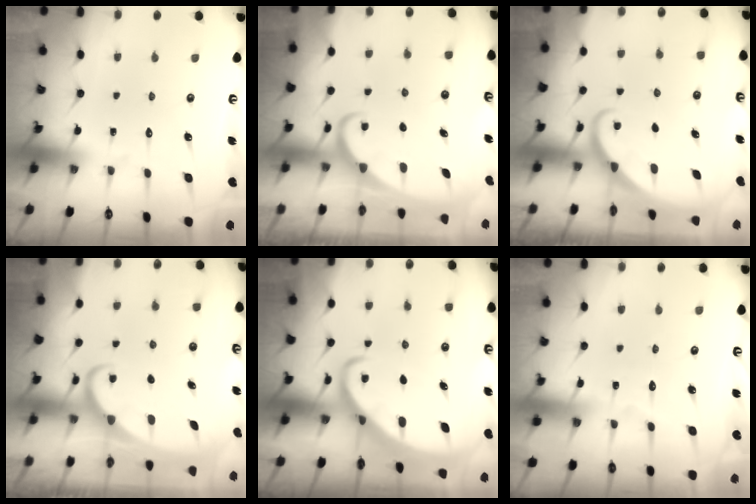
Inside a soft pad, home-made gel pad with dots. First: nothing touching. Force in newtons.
{"total": 2.2, "press": 2.1, "slide": 0.2}
{"total": 2.1, "press": 2.1, "slide": 0.2}
{"total": 2.2, "press": 2.2, "slide": 0.3}
{"total": 3.3, "press": 3.2, "slide": 0.3}
{"total": 2.6, "press": 2.6, "slide": 0.4}